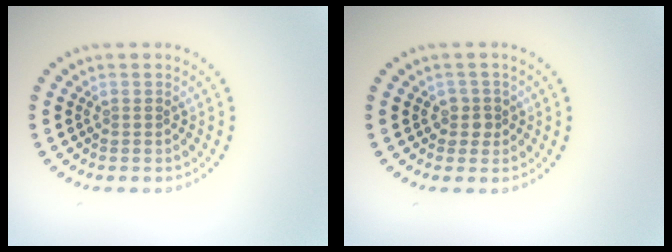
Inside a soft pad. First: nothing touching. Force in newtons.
{"total": 1.6, "press": 1.3, "slide": 0.9}